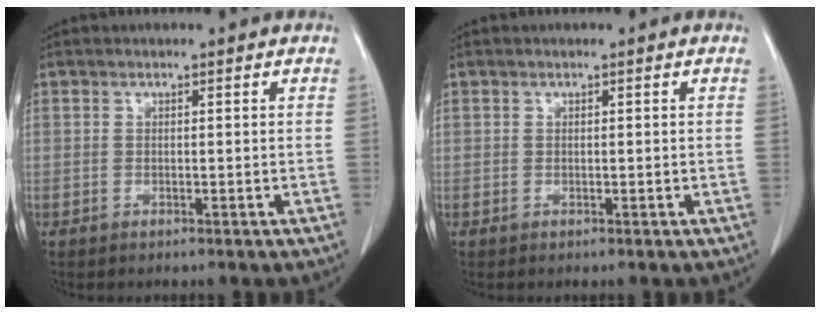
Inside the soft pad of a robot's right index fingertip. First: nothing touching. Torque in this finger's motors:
{"motor_torque": [0.31, -0.14, 0.00, 0.02]}